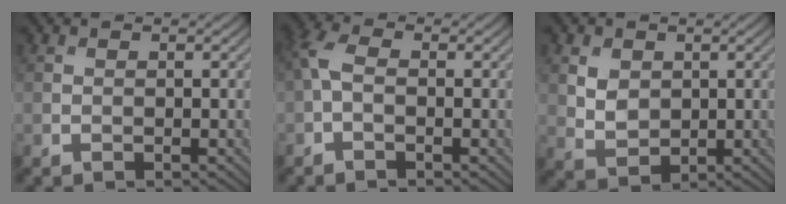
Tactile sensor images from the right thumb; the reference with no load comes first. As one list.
[{"total": 3.4, "force": [-0.3, 1.9, 2.9], "torque": [-0.076, 0.010, -0.015]}, {"total": 3.7, "force": [1.4, 2.9, 1.9], "torque": [-0.054, -0.006, 0.026]}]